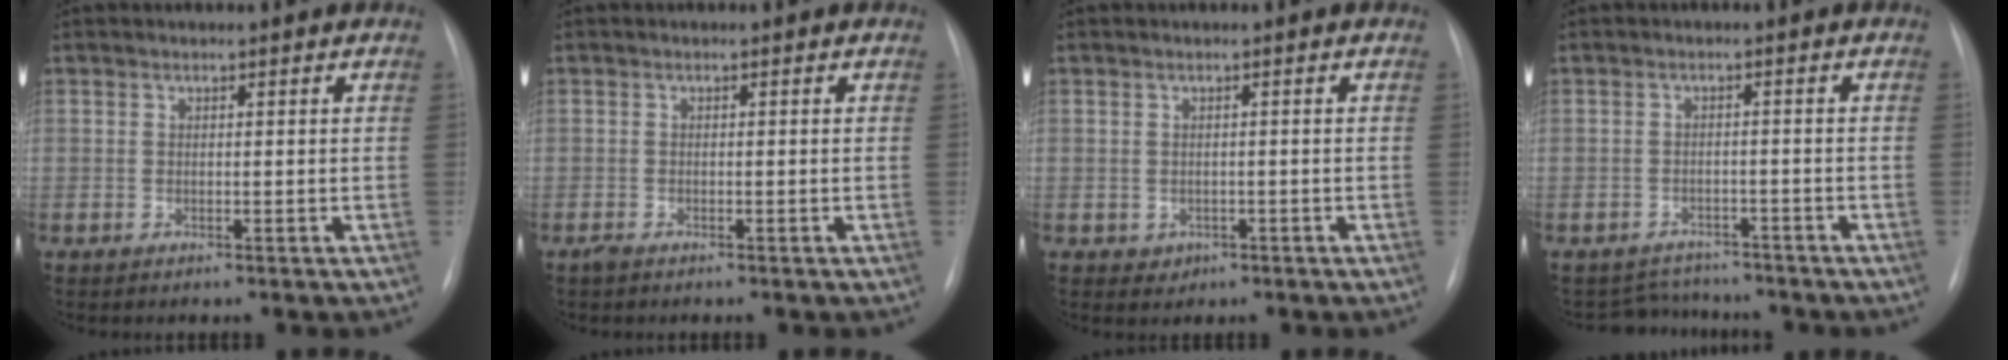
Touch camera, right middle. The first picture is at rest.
{"total": 0.9, "force": [-0.7, 0.2, 0.4], "torque": [-0.013, -0.003, -0.012]}
{"total": 1.6, "force": [-0.6, 1.4, 0.4], "torque": [-0.004, 0.004, -0.003]}
{"total": 4.8, "force": [-4.4, 1.7, -0.5], "torque": [0.005, 0.013, -0.063]}